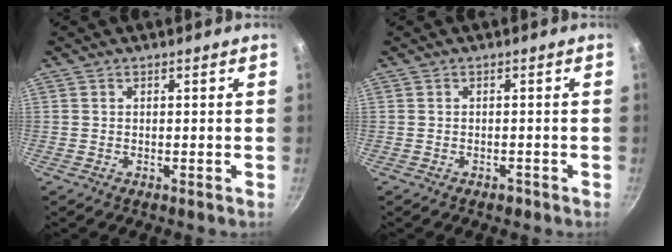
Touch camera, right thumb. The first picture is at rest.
{"total": 1.1, "force": [-0.8, 0.6, 0.5], "torque": [-0.002, 0.005, -0.012]}